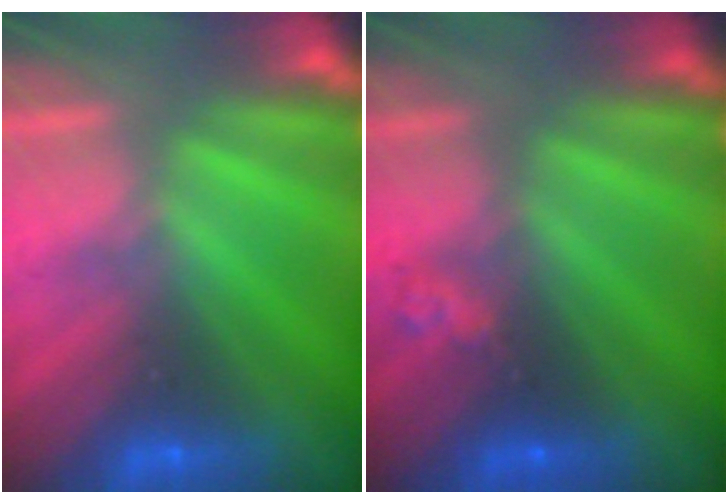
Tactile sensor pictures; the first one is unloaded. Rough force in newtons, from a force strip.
{"total": 2.2}